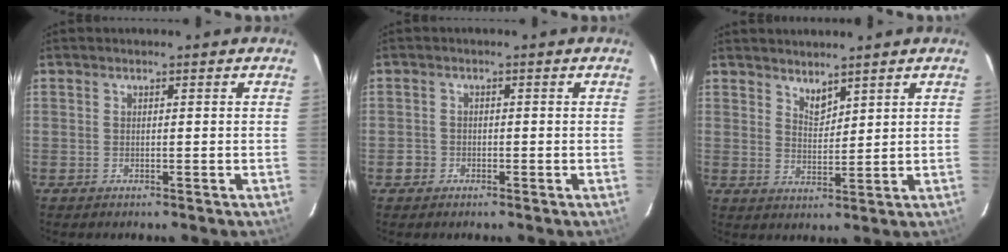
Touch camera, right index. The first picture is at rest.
{"total": 2.2, "force": [-1.0, 1.9, 0.1], "torque": [-0.007, 0.007, -0.016]}
{"total": 3.6, "force": [3.1, 1.1, 1.3], "torque": [-0.019, -0.003, 0.055]}